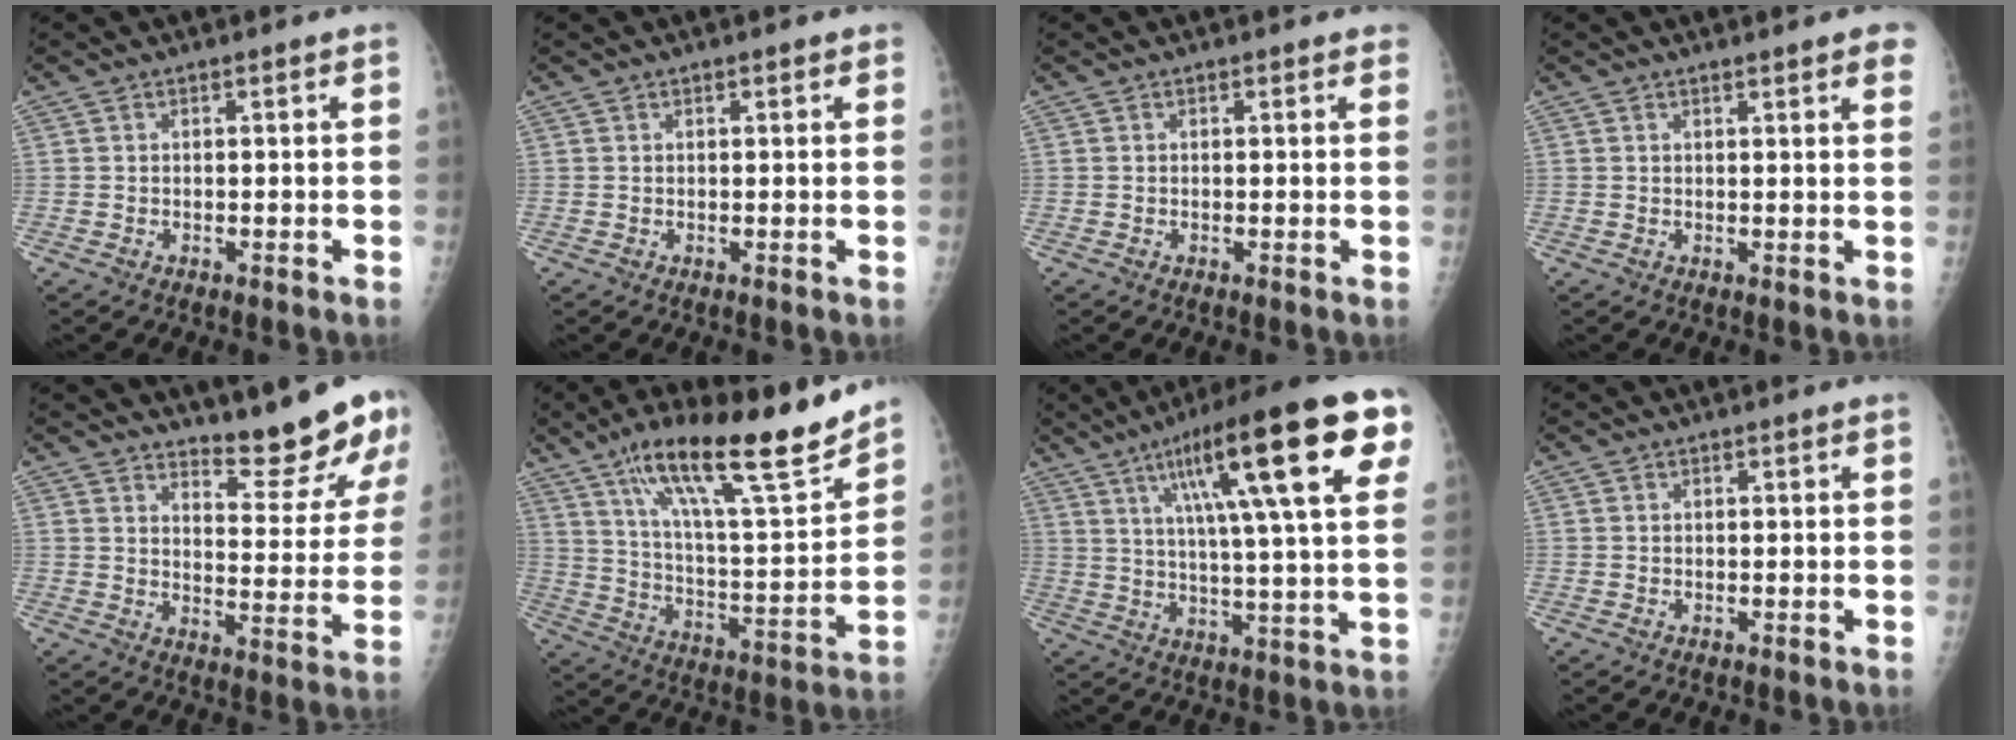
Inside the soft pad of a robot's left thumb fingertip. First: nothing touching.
{"total": 0.9, "force": [0.6, 0.4, 0.5], "torque": [-0.006, -0.002, 0.005]}
{"total": 1.1, "force": [0.9, 0.4, 0.4], "torque": [0.003, -0.001, 0.003]}
{"total": 5.0, "force": [3.7, 0.8, 3.2], "torque": [-0.026, -0.005, 0.035]}
{"total": 12.2, "force": [10.9, 2.2, 5.2], "torque": [-0.040, -0.099, 0.147]}
{"total": 23.7, "force": [16.5, 4.4, 16.5], "torque": [-0.247, -0.067, 0.277]}
{"total": 24.8, "force": [10.6, 4.7, 21.9], "torque": [-0.320, 0.001, 0.155]}
{"total": 0.0}